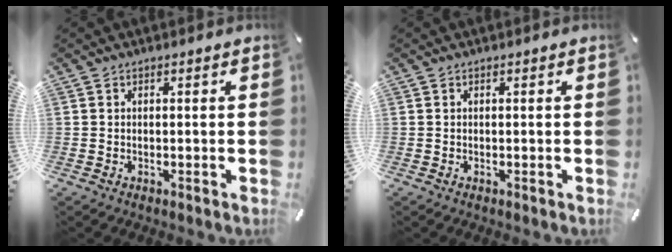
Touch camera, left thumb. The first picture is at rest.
{"total": 0.0}